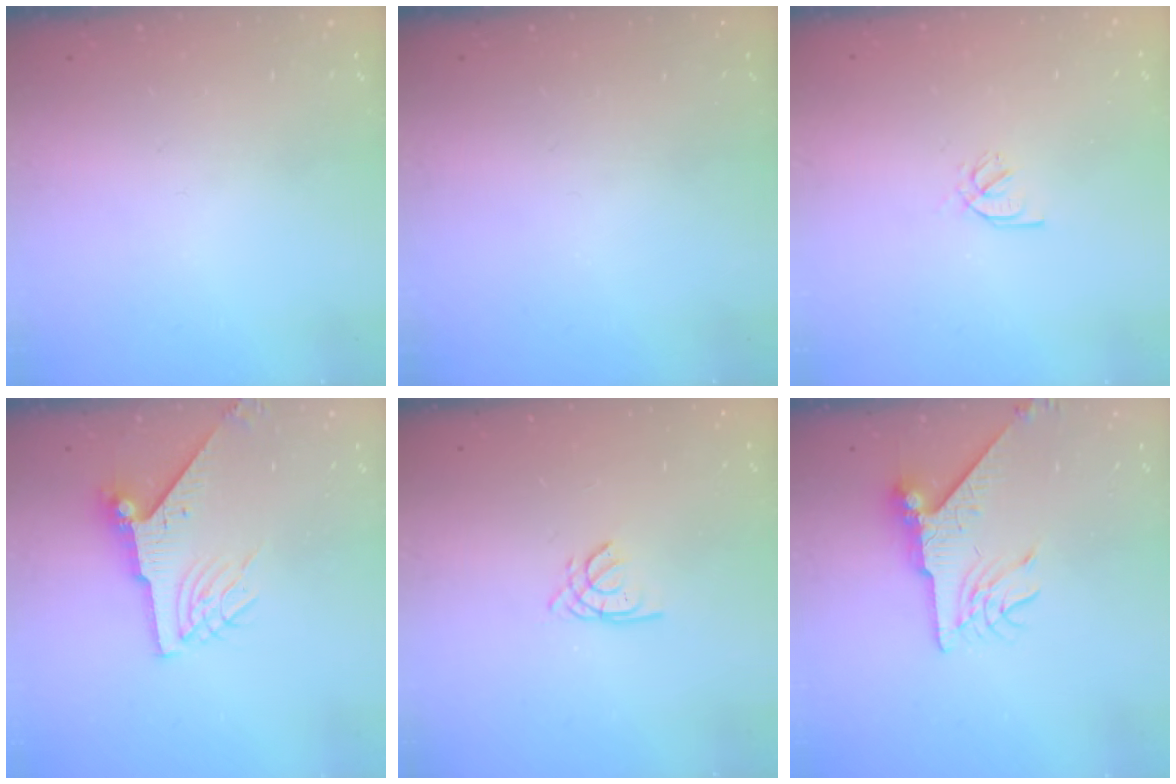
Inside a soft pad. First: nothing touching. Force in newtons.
{"total": 0.0}
{"total": 2.1, "press": 2.1, "slide": 0.2}
{"total": 8.4, "press": 8.4, "slide": 0.6}
{"total": 1.5, "press": 1.5, "slide": 0.1}
{"total": 7.7, "press": 7.7, "slide": 1.0}